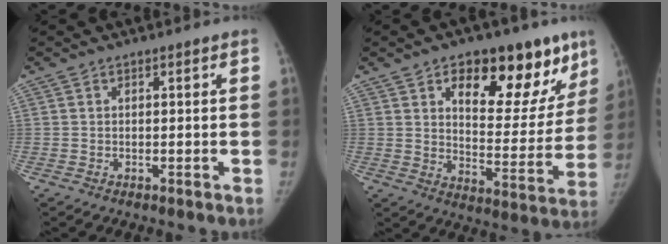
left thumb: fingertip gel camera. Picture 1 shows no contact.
{"total": 21.5, "force": [11.6, 10.5, 14.7], "torque": [-0.135, -0.043, 0.167]}